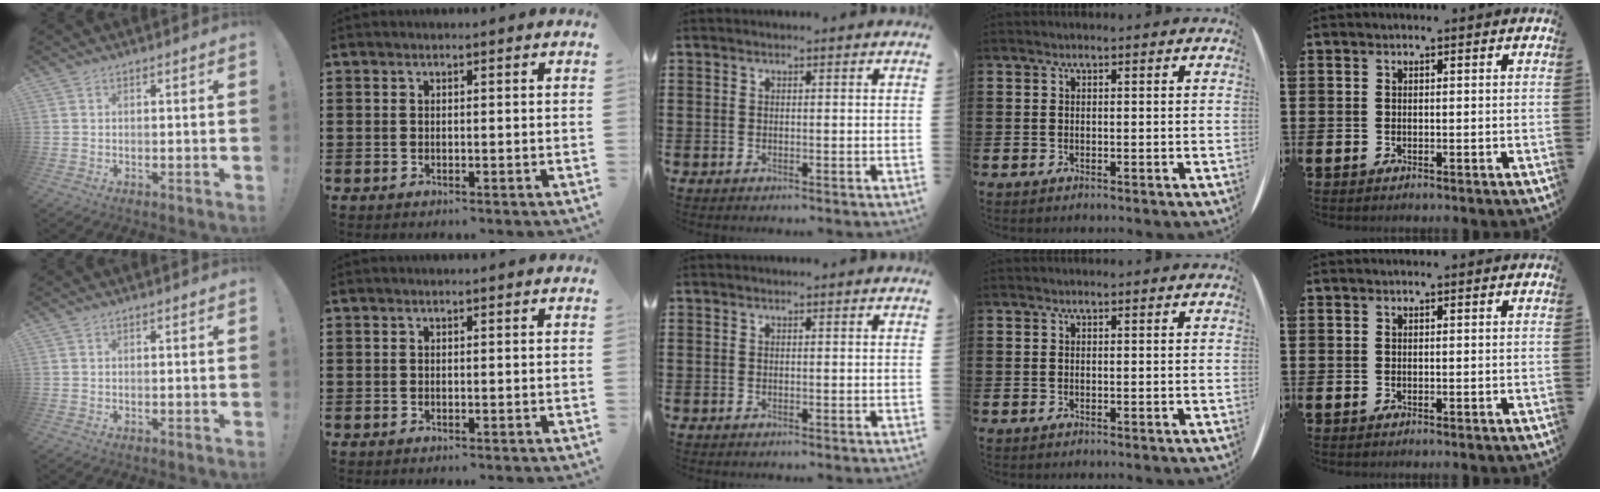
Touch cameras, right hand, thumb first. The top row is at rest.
{}